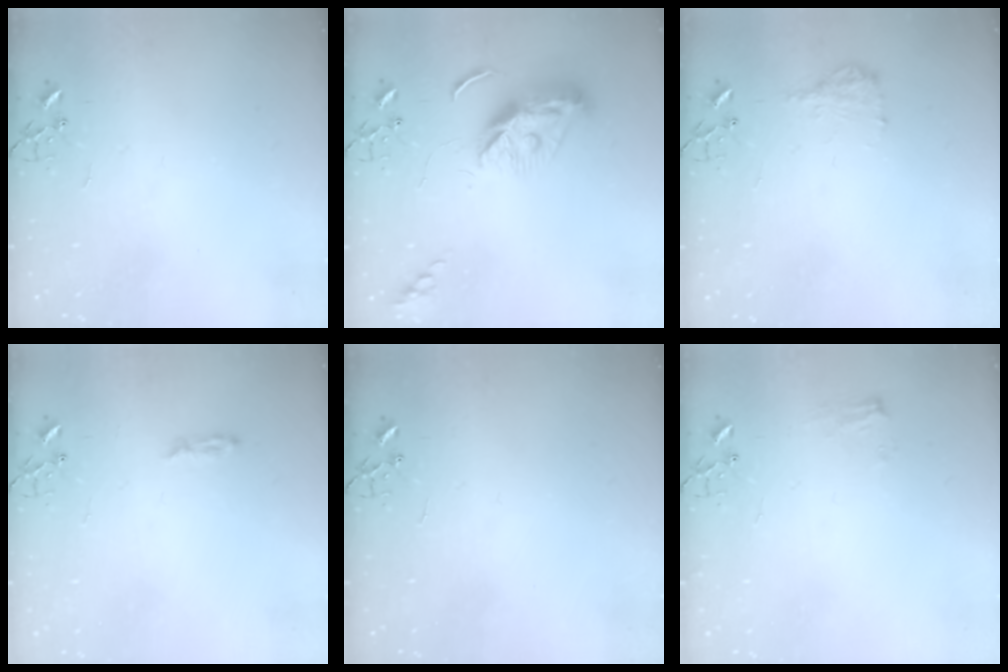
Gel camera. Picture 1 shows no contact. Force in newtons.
{"total": 9.5, "press": 9.5, "slide": 0.5}
{"total": 9.3, "press": 9.3, "slide": 0.3}
{"total": 3.2, "press": 3.1, "slide": 0.3}
{"total": 0.0}
{"total": 6.8, "press": 6.8, "slide": 0.8}